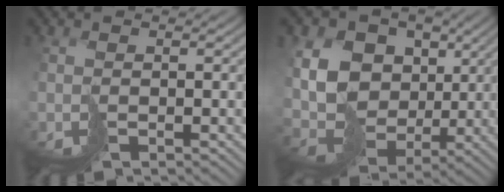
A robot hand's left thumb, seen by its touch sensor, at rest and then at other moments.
{"total": 14.1, "force": [3.2, 11.6, 7.4], "torque": [-0.200, 0.014, 0.069]}